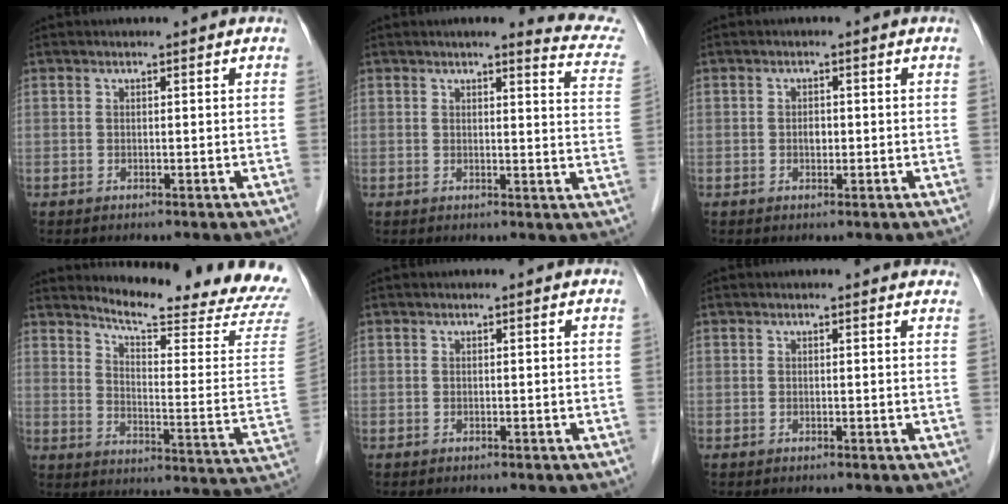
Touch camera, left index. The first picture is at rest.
{"total": 9.4, "force": [8.9, 0.6, 3.0], "torque": [-0.017, -0.039, 0.070]}
{"total": 1.2, "force": [-0.2, 0.8, 0.8], "torque": [-0.015, 0.001, -0.003]}
{"total": 19.8, "force": [18.8, -0.5, 6.2], "torque": [-0.101, -0.130, 0.227]}
{"total": 0.0}
{"total": 2.8, "force": [2.6, 0.8, 0.7], "torque": [-0.010, 0.004, 0.014]}